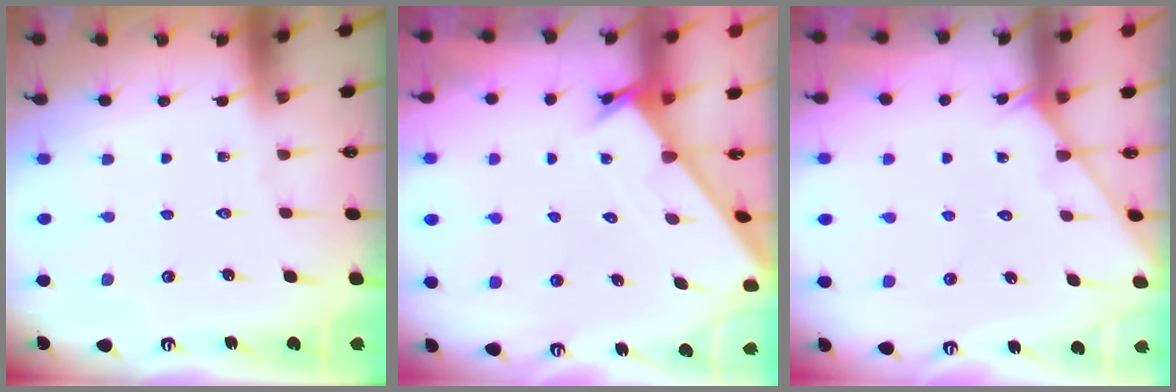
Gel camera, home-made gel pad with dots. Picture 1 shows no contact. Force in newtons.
{"total": 1.7, "press": 1.7, "slide": 0.1}
{"total": 2.2, "press": 2.2, "slide": 0.2}